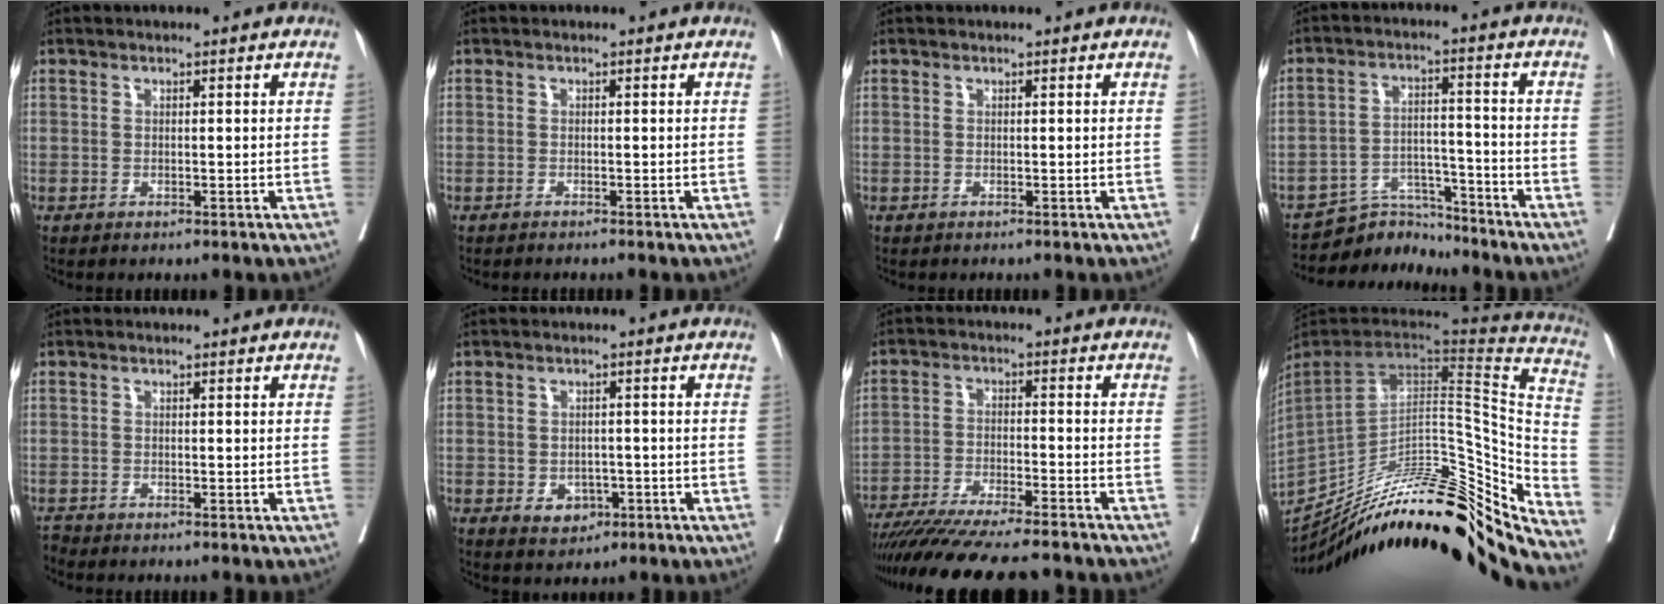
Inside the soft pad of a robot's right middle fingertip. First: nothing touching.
{"total": 1.7, "force": [-1.5, -0.1, 0.8], "torque": [-0.011, -0.001, -0.020]}
{"total": 0.0}
{"total": 6.9, "force": [-6.7, 1.2, -0.6], "torque": [0.012, 0.016, -0.119]}
{"total": 0.8, "force": [-0.7, -0.2, -0.3], "torque": [0.001, -0.007, -0.017]}
{"total": 3.6, "force": [-1.3, 2.8, 1.9], "torque": [-0.019, 0.004, -0.009]}
{"total": 18.6, "force": [-16.5, 1.4, 8.5], "torque": [-0.141, -0.035, -0.248]}
{"total": 36.3, "force": [-28.7, 5.1, 21.7], "torque": [-0.271, -0.020, -0.417]}